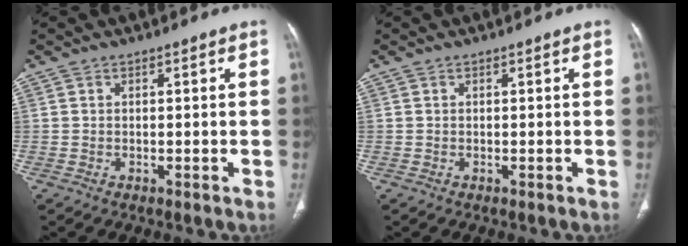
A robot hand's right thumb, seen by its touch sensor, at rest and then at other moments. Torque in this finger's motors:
{"motor_torque": [0.00, 0.00, 0.00, 0.00, 0.00]}